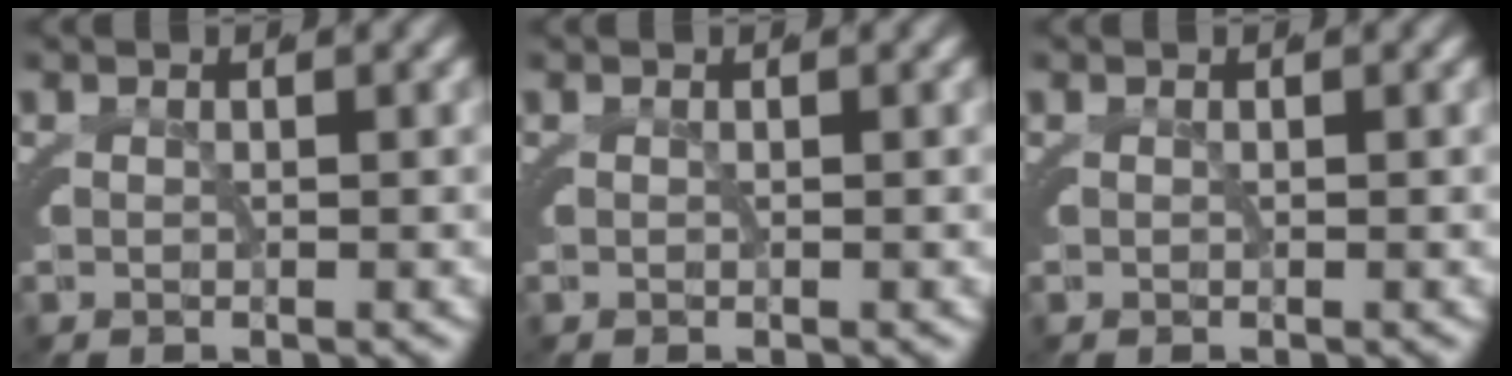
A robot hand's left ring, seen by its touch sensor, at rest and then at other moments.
{"total": 0.0}
{"total": 0.0}